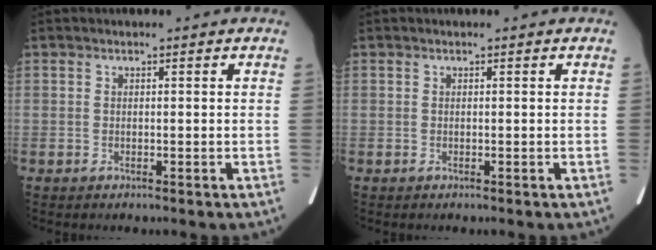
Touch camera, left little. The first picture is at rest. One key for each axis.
{"total": 0.0}